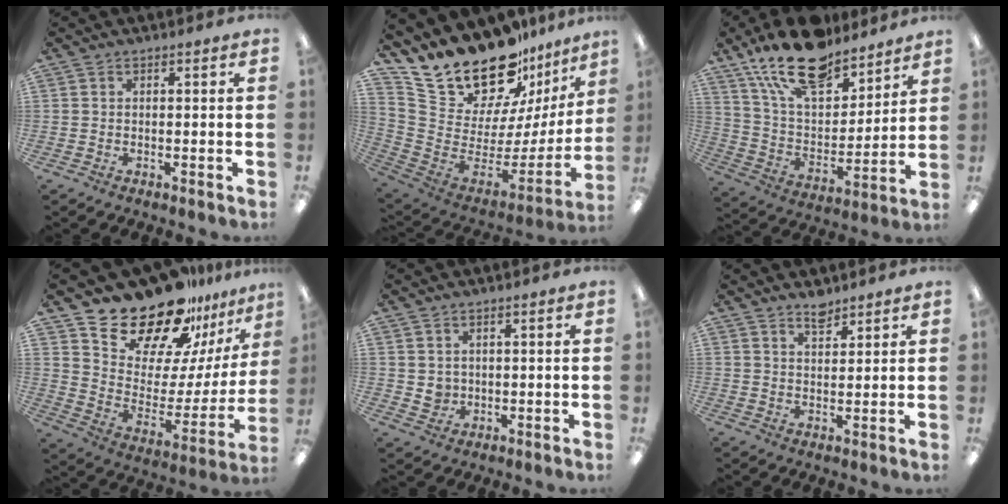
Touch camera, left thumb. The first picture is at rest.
{"total": 24.3, "force": [20.5, 9.3, 9.1], "torque": [-0.156, -0.165, 0.378]}
{"total": 19.8, "force": [15.0, 8.8, 9.6], "torque": [-0.186, -0.080, 0.269]}
{"total": 23.1, "force": [20.0, 8.7, 7.5], "torque": [-0.133, -0.153, 0.357]}
{"total": 2.8, "force": [1.2, 2.5, 0.4], "torque": [-0.006, 0.000, 0.023]}
{"total": 3.7, "force": [3.3, 1.3, 1.1], "torque": [-0.012, -0.021, 0.058]}